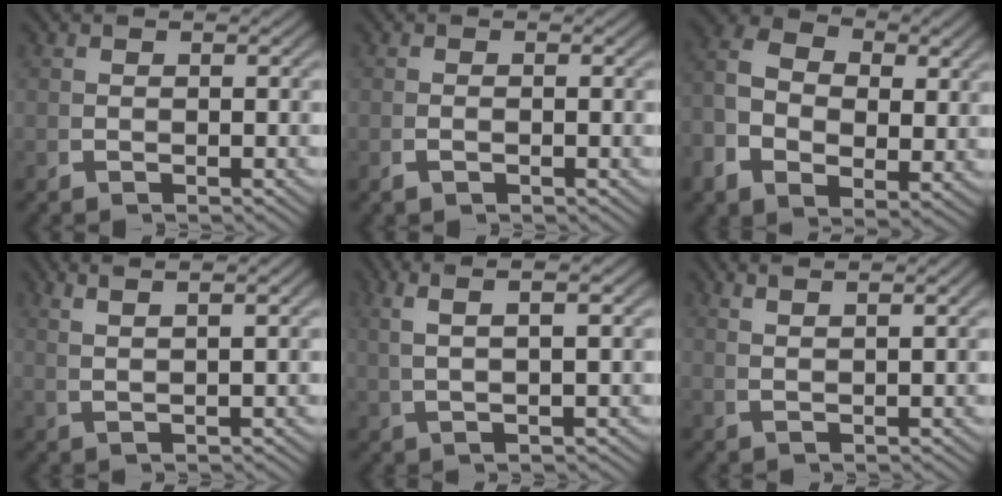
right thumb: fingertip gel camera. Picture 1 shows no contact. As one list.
[{"total": 0.6, "force": [-0.4, 0.1, 0.4], "torque": [-0.009, 0.000, -0.007]}, {"total": 7.7, "force": [1.1, 5.6, 5.1], "torque": [-0.110, -0.017, 0.020]}, {"total": 4.1, "force": [3.1, 0.1, 2.7], "torque": [-0.034, 0.016, 0.058]}, {"total": 5.6, "force": [3.1, 1.0, 4.6], "torque": [-0.069, 0.020, 0.054]}, {"total": 3.2, "force": [2.7, -0.3, 1.6], "torque": [-0.019, 0.014, 0.052]}]